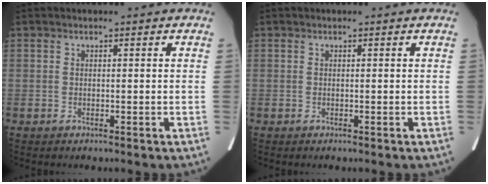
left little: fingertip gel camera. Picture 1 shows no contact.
{"total": 0.0}